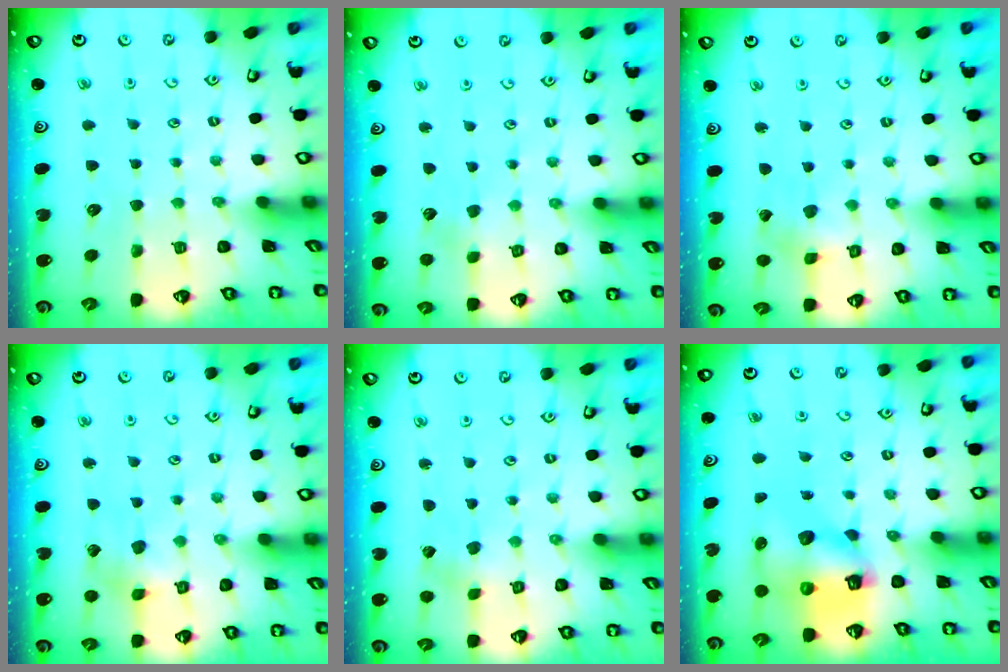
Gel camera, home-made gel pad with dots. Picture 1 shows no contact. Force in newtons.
{"total": 1.6, "press": 1.6, "slide": 0.2}
{"total": 1.7, "press": 1.6, "slide": 0.4}
{"total": 5.8, "press": 5.8, "slide": 0.6}
{"total": 0.7, "press": 0.6, "slide": 0.2}
{"total": 11.5, "press": 11.3, "slide": 1.6}